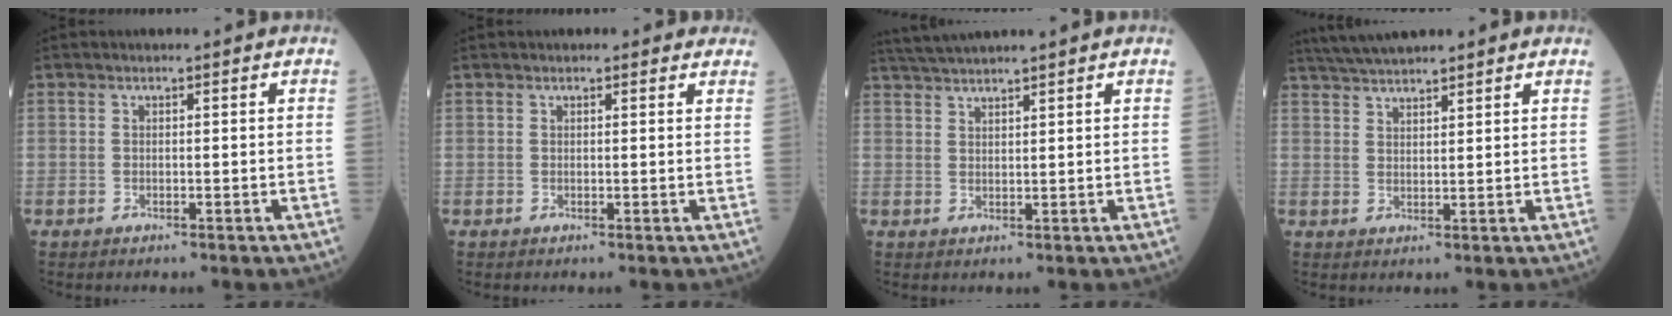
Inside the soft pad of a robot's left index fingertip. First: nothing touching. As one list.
[{"total": 1.9, "force": [1.6, 0.9, 0.4], "torque": [-0.003, 0.005, 0.007]}, {"total": 5.0, "force": [4.6, -0.9, 1.8], "torque": [-0.036, 0.028, 0.088]}, {"total": 6.7, "force": [6.0, 0.8, 2.9], "torque": [-0.057, 0.037, 0.107]}]